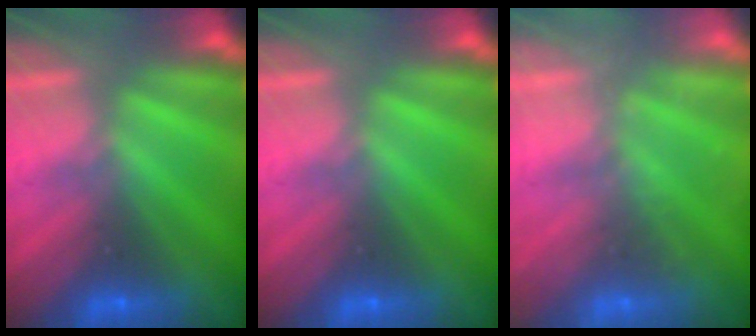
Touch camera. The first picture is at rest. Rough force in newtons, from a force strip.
{"total": 0.0}
{"total": 1.9}